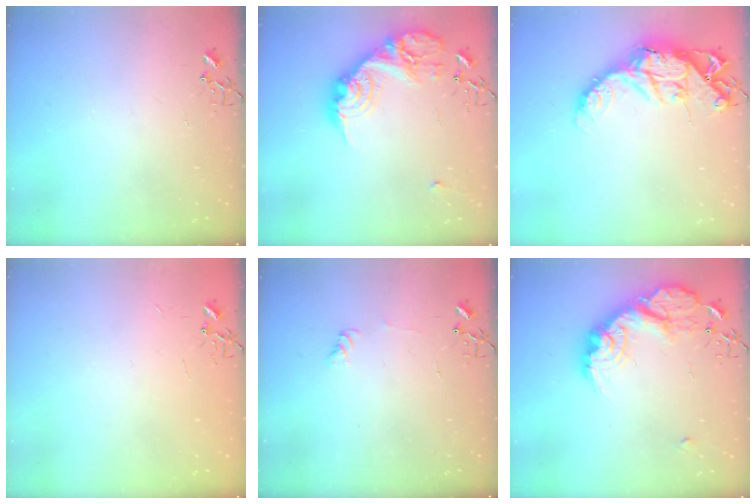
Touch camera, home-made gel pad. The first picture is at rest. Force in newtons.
{"total": 24.1, "press": 24.1, "slide": 1.4}
{"total": 15.7, "press": 15.7, "slide": 1.3}
{"total": 2.2, "press": 2.2, "slide": 0.3}
{"total": 5.5, "press": 5.5, "slide": 0.7}
{"total": 20.7, "press": 20.6, "slide": 1.1}